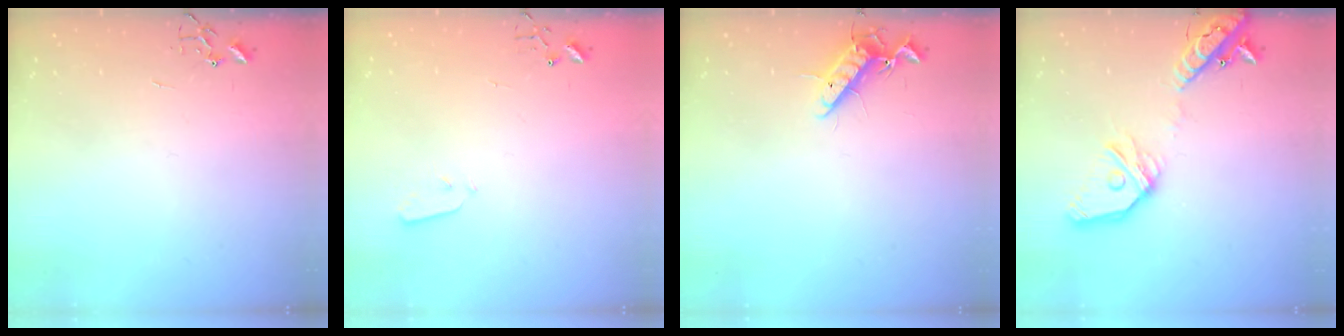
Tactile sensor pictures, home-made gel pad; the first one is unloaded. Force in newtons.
{"total": 2.9, "press": 2.9, "slide": 0.4}
{"total": 12.1, "press": 11.9, "slide": 2.0}
{"total": 18.2, "press": 18.0, "slide": 3.2}